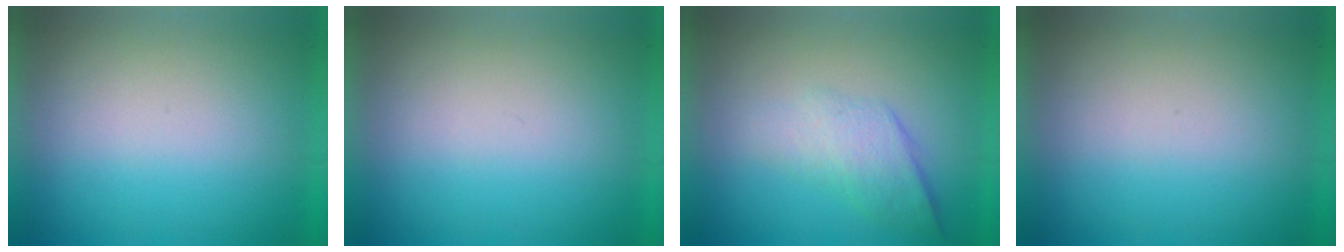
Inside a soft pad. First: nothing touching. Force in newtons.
{"total": 0.0}
{"total": 2.3}
{"total": 0.0}